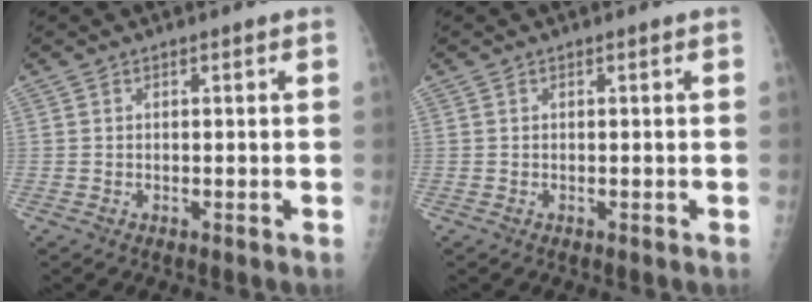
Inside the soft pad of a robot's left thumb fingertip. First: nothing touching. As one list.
[{"total": 0.0}]